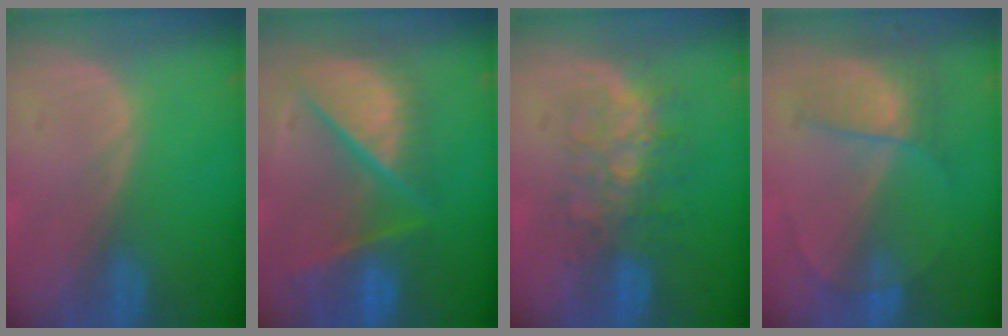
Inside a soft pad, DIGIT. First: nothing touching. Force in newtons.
{"total": 11.8, "press": 9.8, "slide": 6.5}
{"total": 8.1, "press": 7.1, "slide": 3.8}
{"total": 7.1, "press": 6.1, "slide": 3.6}